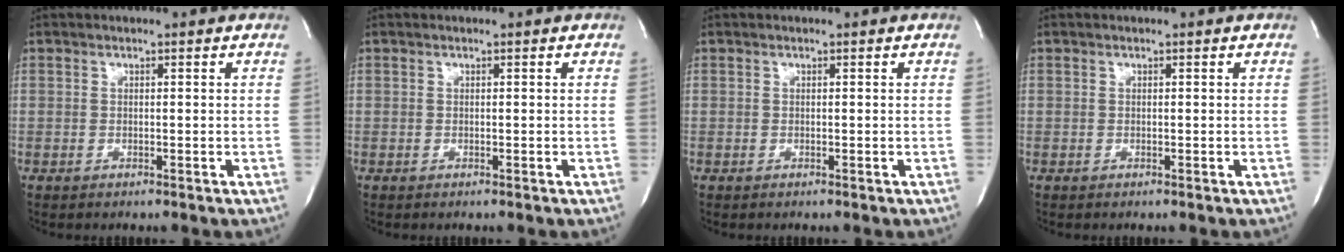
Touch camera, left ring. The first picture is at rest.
{"total": 0.0}
{"total": 0.0}
{"total": 0.0}